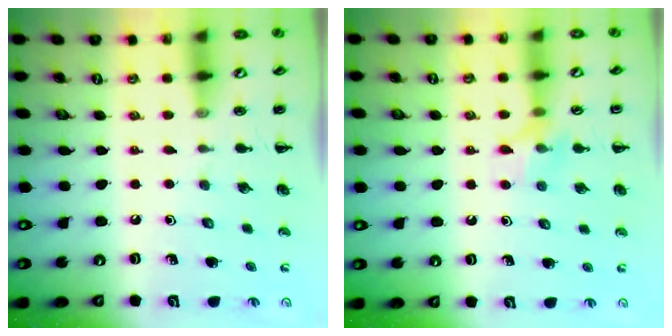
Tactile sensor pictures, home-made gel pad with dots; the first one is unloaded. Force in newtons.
{"total": 7.8, "press": 7.7, "slide": 0.9}